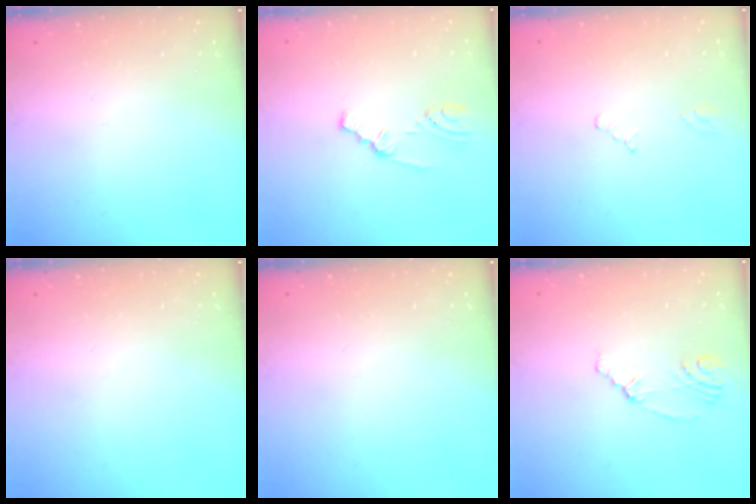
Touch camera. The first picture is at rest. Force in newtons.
{"total": 1.6, "press": 1.5, "slide": 0.4}
{"total": 0.7, "press": 0.6, "slide": 0.2}
{"total": 0.0}
{"total": 0.0}
{"total": 4.1, "press": 1.4, "slide": 3.9}